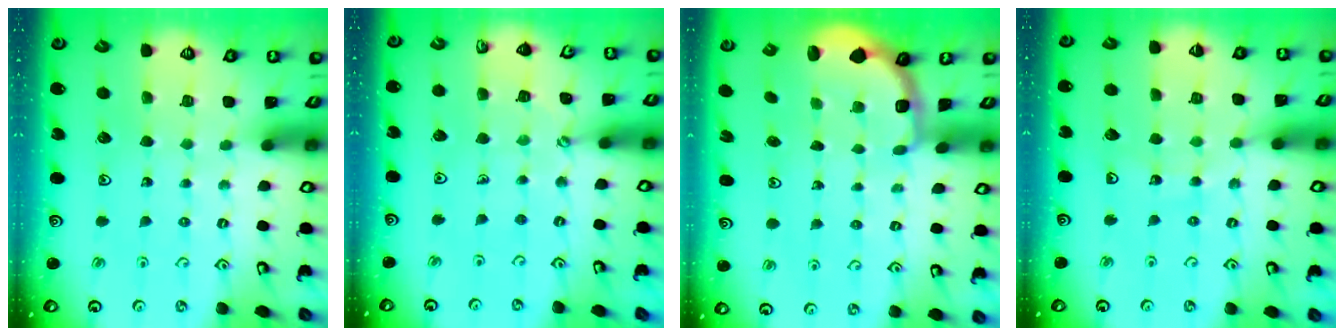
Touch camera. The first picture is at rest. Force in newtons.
{"total": 2.7, "press": 2.7, "slide": 0.4}
{"total": 2.3, "press": 2.2, "slide": 0.6}
{"total": 8.5, "press": 8.4, "slide": 1.0}